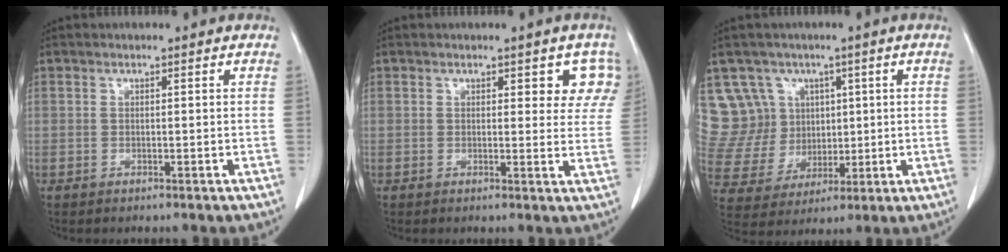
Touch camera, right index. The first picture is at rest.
{"total": 5.3, "force": [2.9, 2.7, 3.6], "torque": [-0.017, 0.000, 0.022]}
{"total": 11.1, "force": [4.6, 10.0, 1.4], "torque": [-0.051, 0.051, 0.111]}